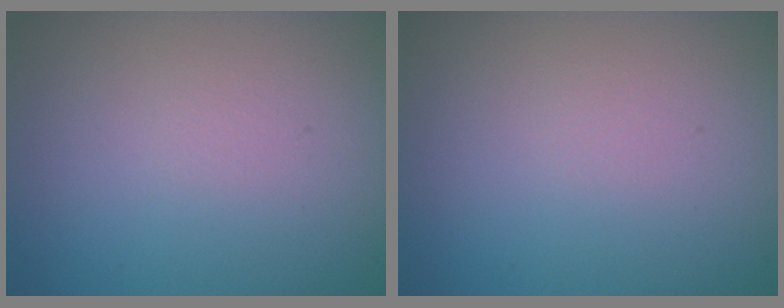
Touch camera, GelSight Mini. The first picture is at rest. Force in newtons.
{"total": 0.0}